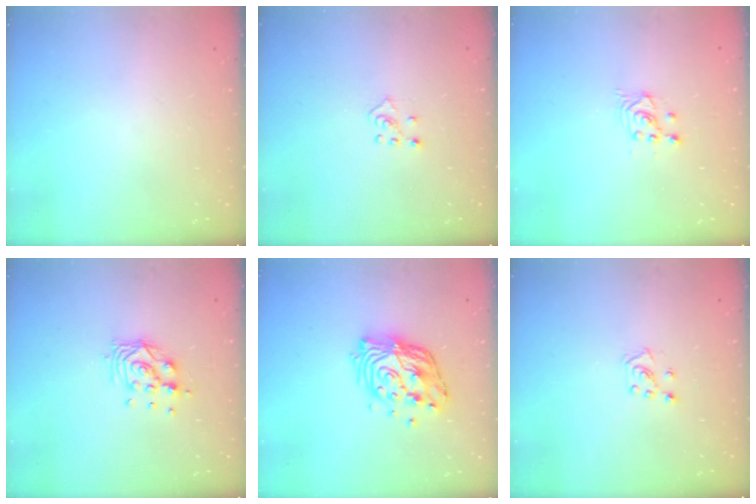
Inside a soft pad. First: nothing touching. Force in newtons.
{"total": 2.3, "press": 2.3, "slide": 0.5}
{"total": 2.6, "press": 2.5, "slide": 0.3}
{"total": 9.3, "press": 9.3, "slide": 0.9}
{"total": 14.3, "press": 14.2, "slide": 1.2}
{"total": 5.3, "press": 5.3, "slide": 0.5}